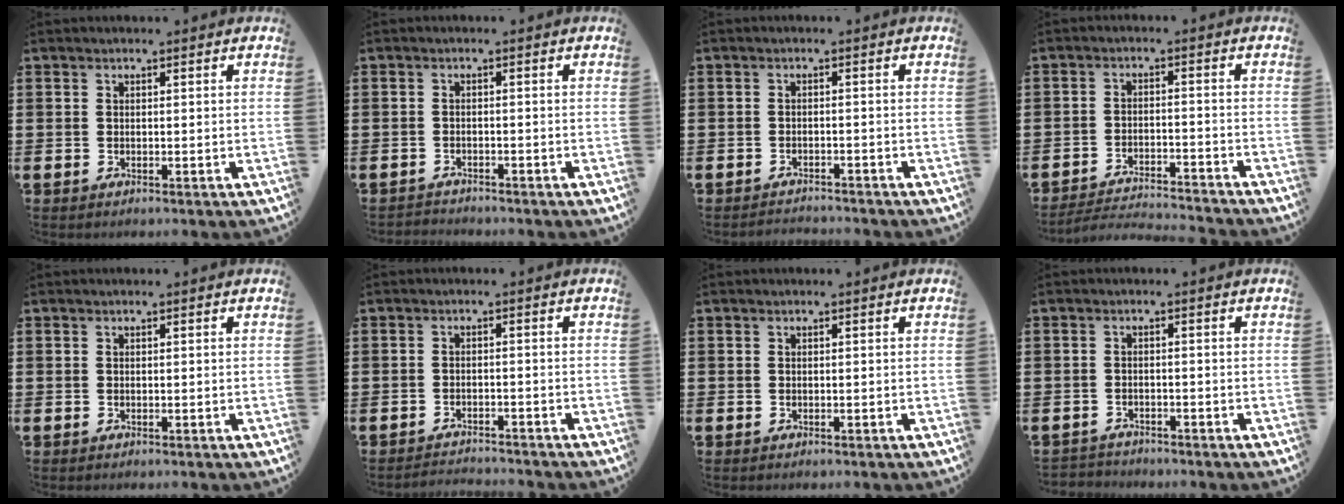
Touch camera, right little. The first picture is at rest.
{"total": 1.2, "force": [-1.2, 0.1, -0.2], "torque": [0.000, 0.003, -0.026]}
{"total": 1.4, "force": [-1.4, -0.1, -0.2], "torque": [-0.001, 0.004, -0.030]}
{"total": 2.9, "force": [-2.9, -0.1, 0.2], "torque": [-0.007, 0.002, -0.063]}
{"total": 0.0}
{"total": 1.9, "force": [-1.9, -0.1, -0.1], "torque": [-0.003, 0.004, -0.041]}
{"total": 0.0}
{"total": 1.4, "force": [-1.4, 0.2, -0.2], "torque": [0.000, 0.002, -0.032]}